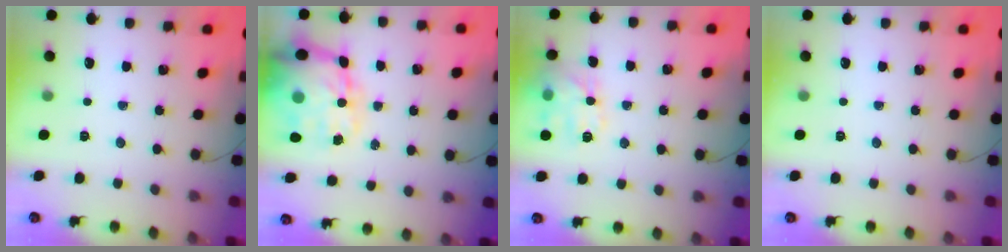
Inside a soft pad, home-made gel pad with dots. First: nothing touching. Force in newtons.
{"total": 21.9, "press": 21.1, "slide": 5.9}
{"total": 13.3, "press": 13.3, "slide": 0.7}
{"total": 0.0}